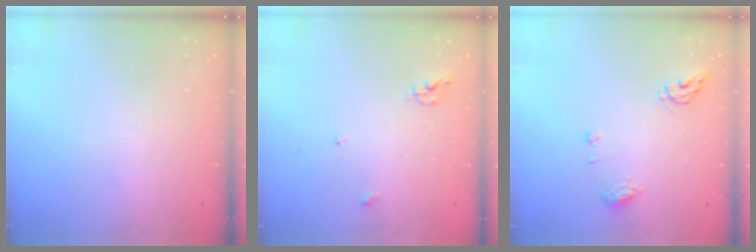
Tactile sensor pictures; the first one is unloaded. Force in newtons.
{"total": 5.6, "press": 5.6, "slide": 0.7}
{"total": 7.2, "press": 7.2, "slide": 0.8}